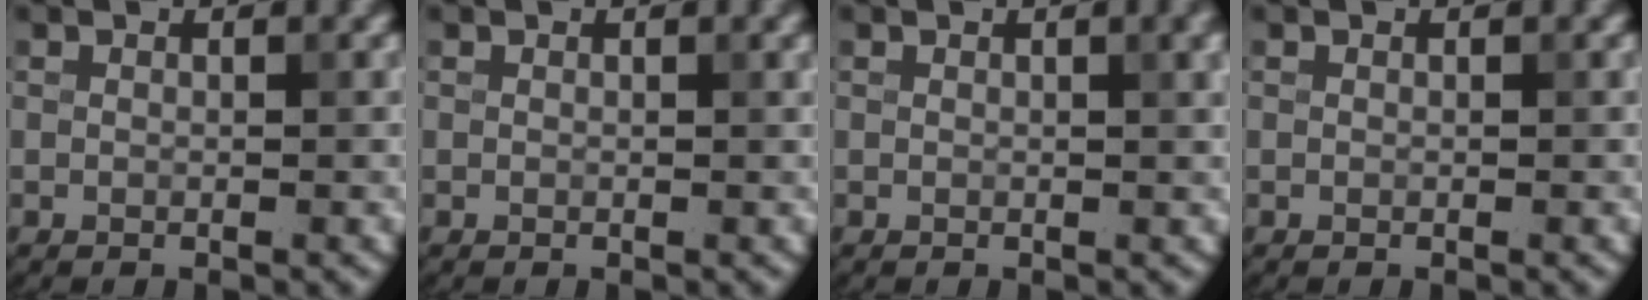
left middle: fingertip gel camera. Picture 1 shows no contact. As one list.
[{"total": 0.6, "force": [0.3, 0.1, 0.5], "torque": [-0.005, 0.005, 0.004]}, {"total": 2.5, "force": [1.0, 0.8, 2.1], "torque": [-0.017, 0.008, 0.010]}, {"total": 0.0}]